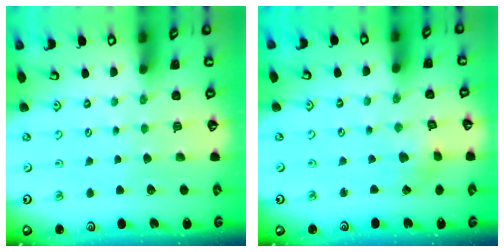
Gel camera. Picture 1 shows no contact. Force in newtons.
{"total": 2.6, "press": 2.6, "slide": 0.3}